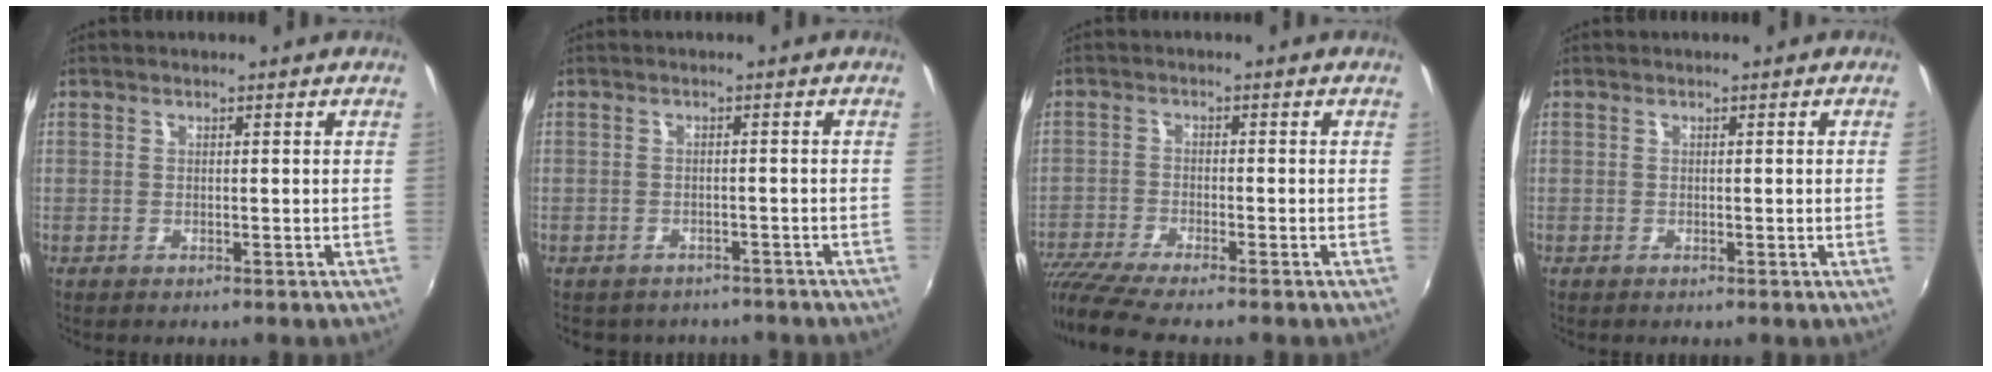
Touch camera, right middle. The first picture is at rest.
{"total": 5.8, "force": [-4.8, 2.8, 1.6], "torque": [-0.039, -0.015, -0.062]}
{"total": 9.0, "force": [-7.8, 0.2, 4.3], "torque": [-0.110, -0.035, -0.144]}
{"total": 1.1, "force": [0.0, -0.6, 0.9], "torque": [-0.005, -0.009, 0.001]}